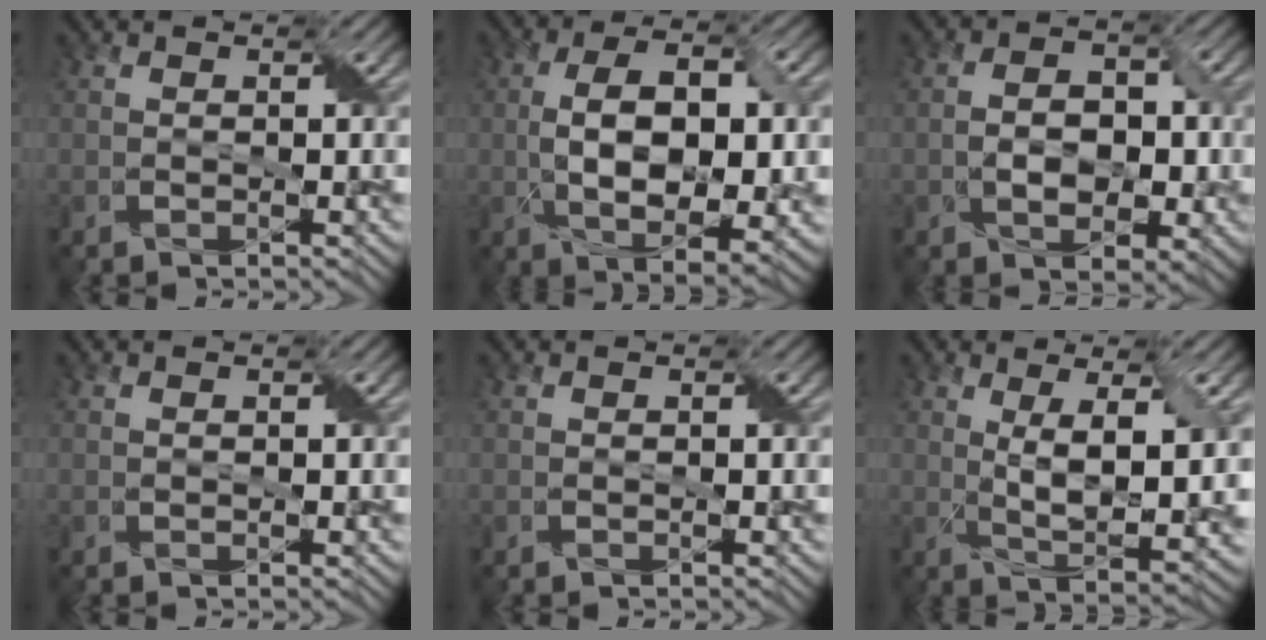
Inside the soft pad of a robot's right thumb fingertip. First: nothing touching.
{"total": 11.3, "force": [-0.2, 5.2, 10.1], "torque": [-0.176, -0.003, 0.002]}
{"total": 5.6, "force": [-0.9, 3.6, 4.1], "torque": [-0.054, 0.000, -0.017]}
{"total": 0.0}
{"total": 0.0}
{"total": 8.4, "force": [1.3, 2.3, 8.0], "torque": [-0.144, -0.001, 0.027]}